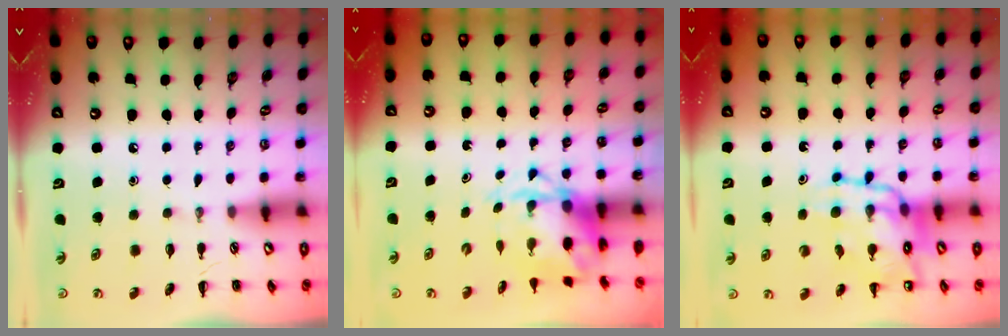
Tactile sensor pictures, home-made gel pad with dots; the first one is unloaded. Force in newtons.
{"total": 5.4, "press": 5.4, "slide": 0.7}
{"total": 13.0, "press": 12.6, "slide": 3.3}